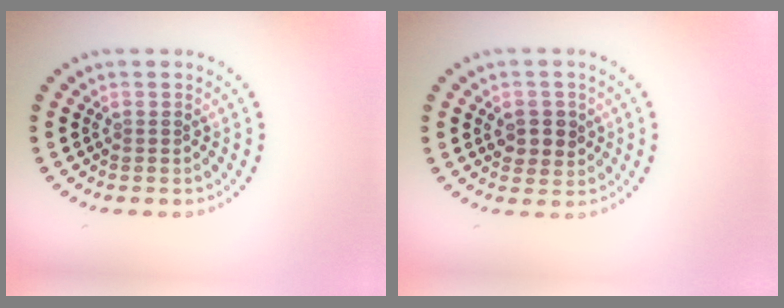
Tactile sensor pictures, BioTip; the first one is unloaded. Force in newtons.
{"total": 2.4, "press": 2.3, "slide": 0.6}